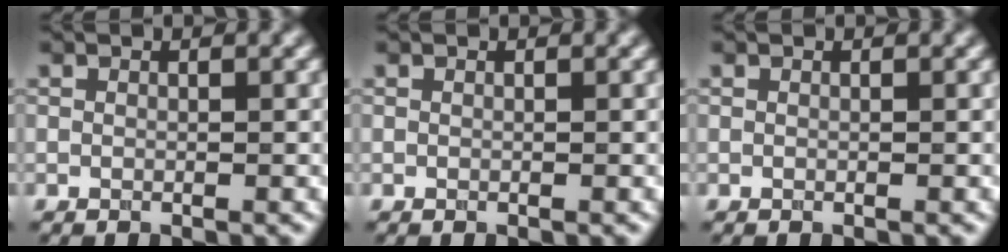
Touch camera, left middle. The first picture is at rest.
{"total": 0.0}
{"total": 0.0}